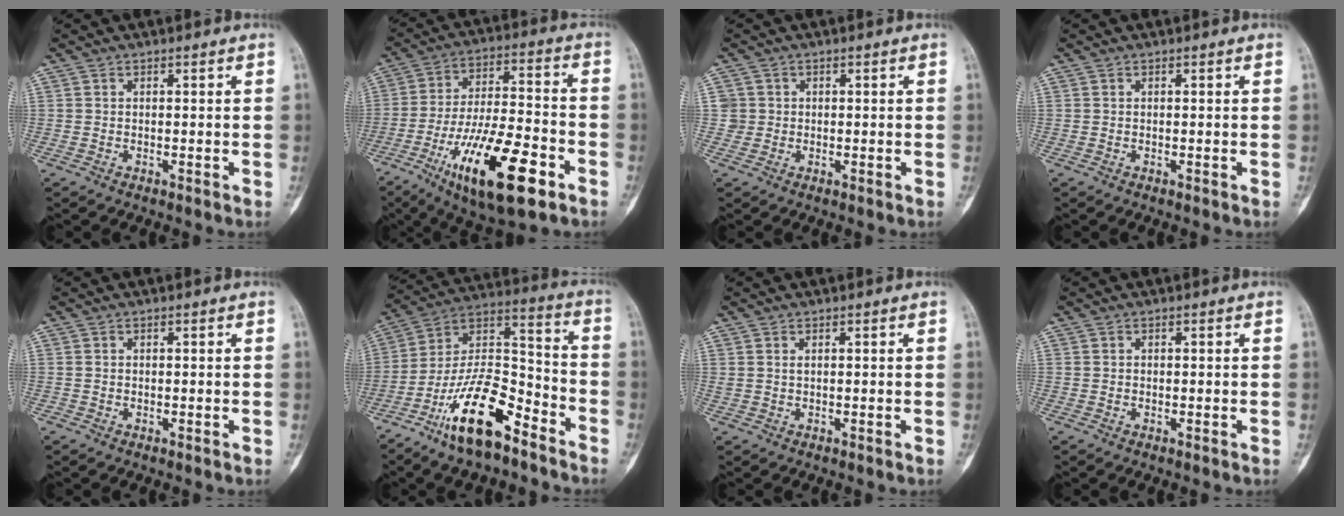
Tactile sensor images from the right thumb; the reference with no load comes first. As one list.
[{"total": 20.8, "force": [-9.6, 6.8, 17.2], "torque": [-0.310, 0.038, -0.155]}, {"total": 2.2, "force": [0.2, 2.2, -0.1], "torque": [0.017, 0.006, 0.002]}, {"total": 0.0}, {"total": 0.0}, {"total": 17.9, "force": [-11.3, 6.6, 12.1], "torque": [-0.211, 0.084, -0.210]}, {"total": 0.7, "force": [0.3, 0.3, 0.6], "torque": [-0.015, 0.005, 0.010]}, {"total": 0.0}]